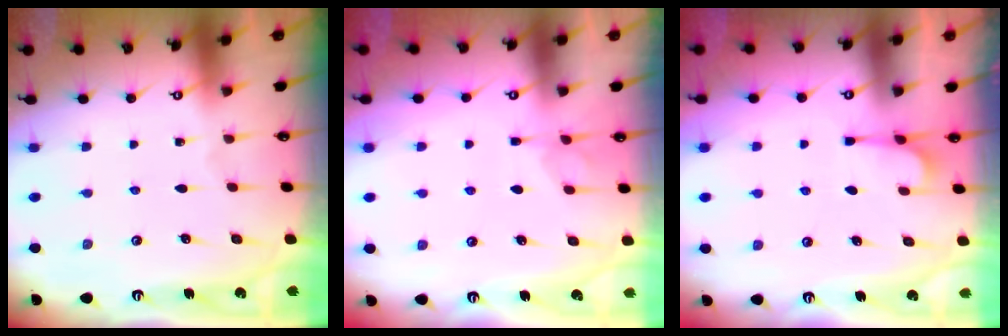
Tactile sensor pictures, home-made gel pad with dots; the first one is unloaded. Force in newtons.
{"total": 1.7, "press": 1.3, "slide": 1.1}
{"total": 6.3, "press": 6.2, "slide": 1.1}